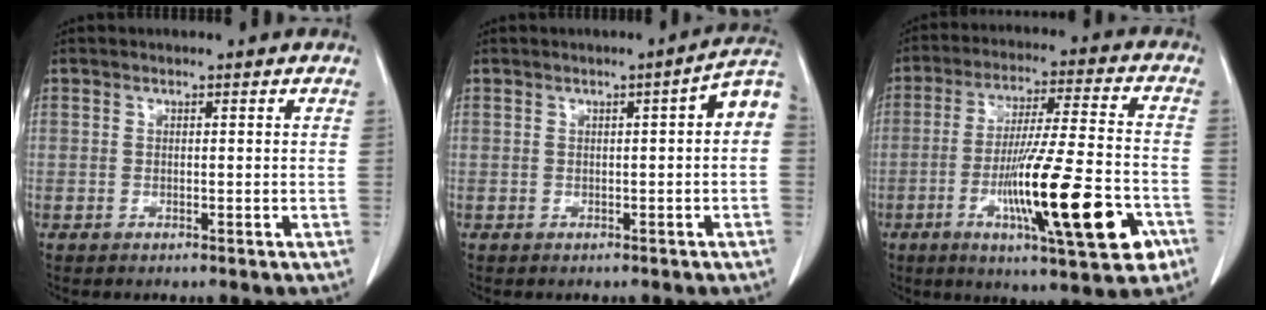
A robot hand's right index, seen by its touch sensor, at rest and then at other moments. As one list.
[{"total": 4.3, "force": [0.3, 0.5, 4.2], "torque": [-0.049, 0.011, -0.001]}, {"total": 18.8, "force": [-7.0, 1.7, 17.4], "torque": [-0.275, -0.016, -0.106]}]